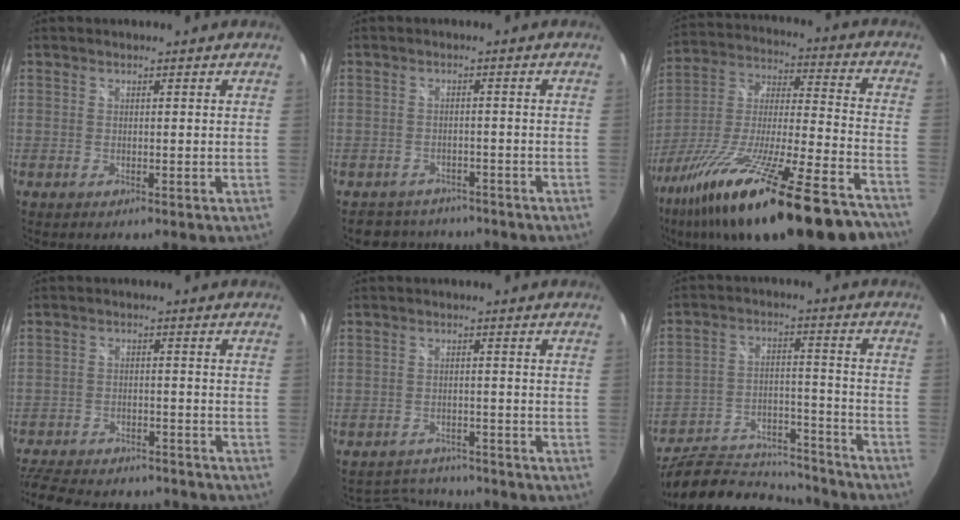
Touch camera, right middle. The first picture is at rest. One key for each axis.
{"total": 4.8, "fx": -4.3, "fy": 2.2, "fz": 0.2, "tx": -0.011, "ty": 0.012, "tz": -0.067}
{"total": 31.7, "fx": -22.1, "fy": 4.4, "fz": 22.2, "tx": -0.386, "ty": -0.078, "tz": -0.355}
{"total": 19.0, "fx": -15.9, "fy": 6.6, "fz": 8.0, "tx": -0.184, "ty": -0.011, "tz": -0.227}
{"total": 6.6, "fx": -6.4, "fy": 1.6, "fz": 0.7, "tx": -0.027, "ty": 0.010, "tz": -0.098}
{"total": 22.1, "fx": -18.9, "fy": 7.7, "fz": 8.6, "tx": -0.171, "ty": 0.007, "tz": -0.270}